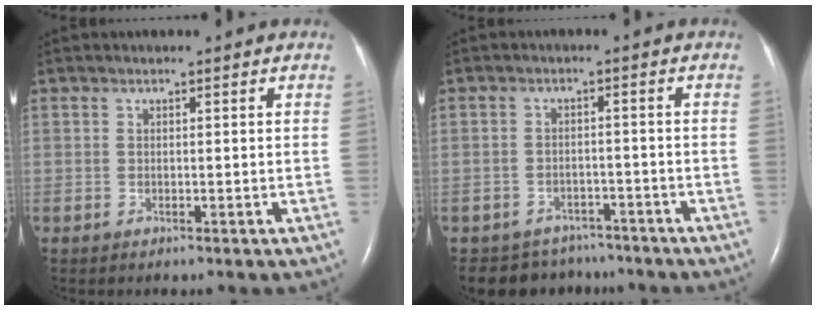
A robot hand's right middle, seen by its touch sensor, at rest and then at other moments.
{"total": 7.1, "force": [-6.2, 3.6, -0.1], "torque": [0.002, 0.015, -0.081]}